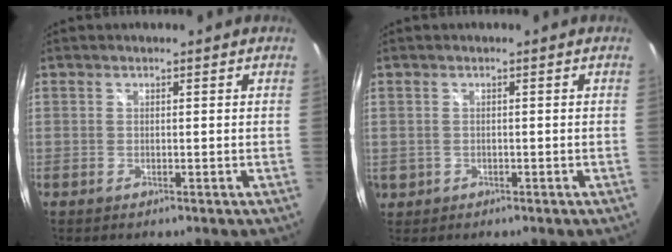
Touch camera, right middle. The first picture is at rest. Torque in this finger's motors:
{"motor_torque": [0.19, -0.29, 0.00, 0.01]}